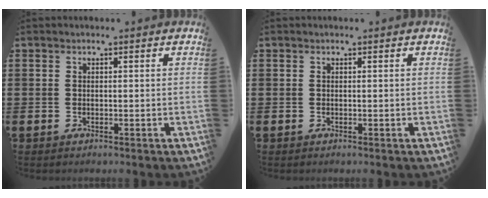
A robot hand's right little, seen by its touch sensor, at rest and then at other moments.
{"total": 0.0}